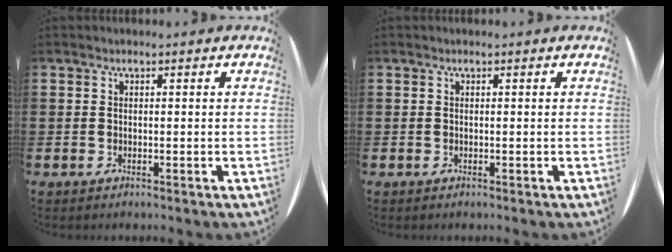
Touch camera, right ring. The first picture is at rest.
{"total": 0.0}